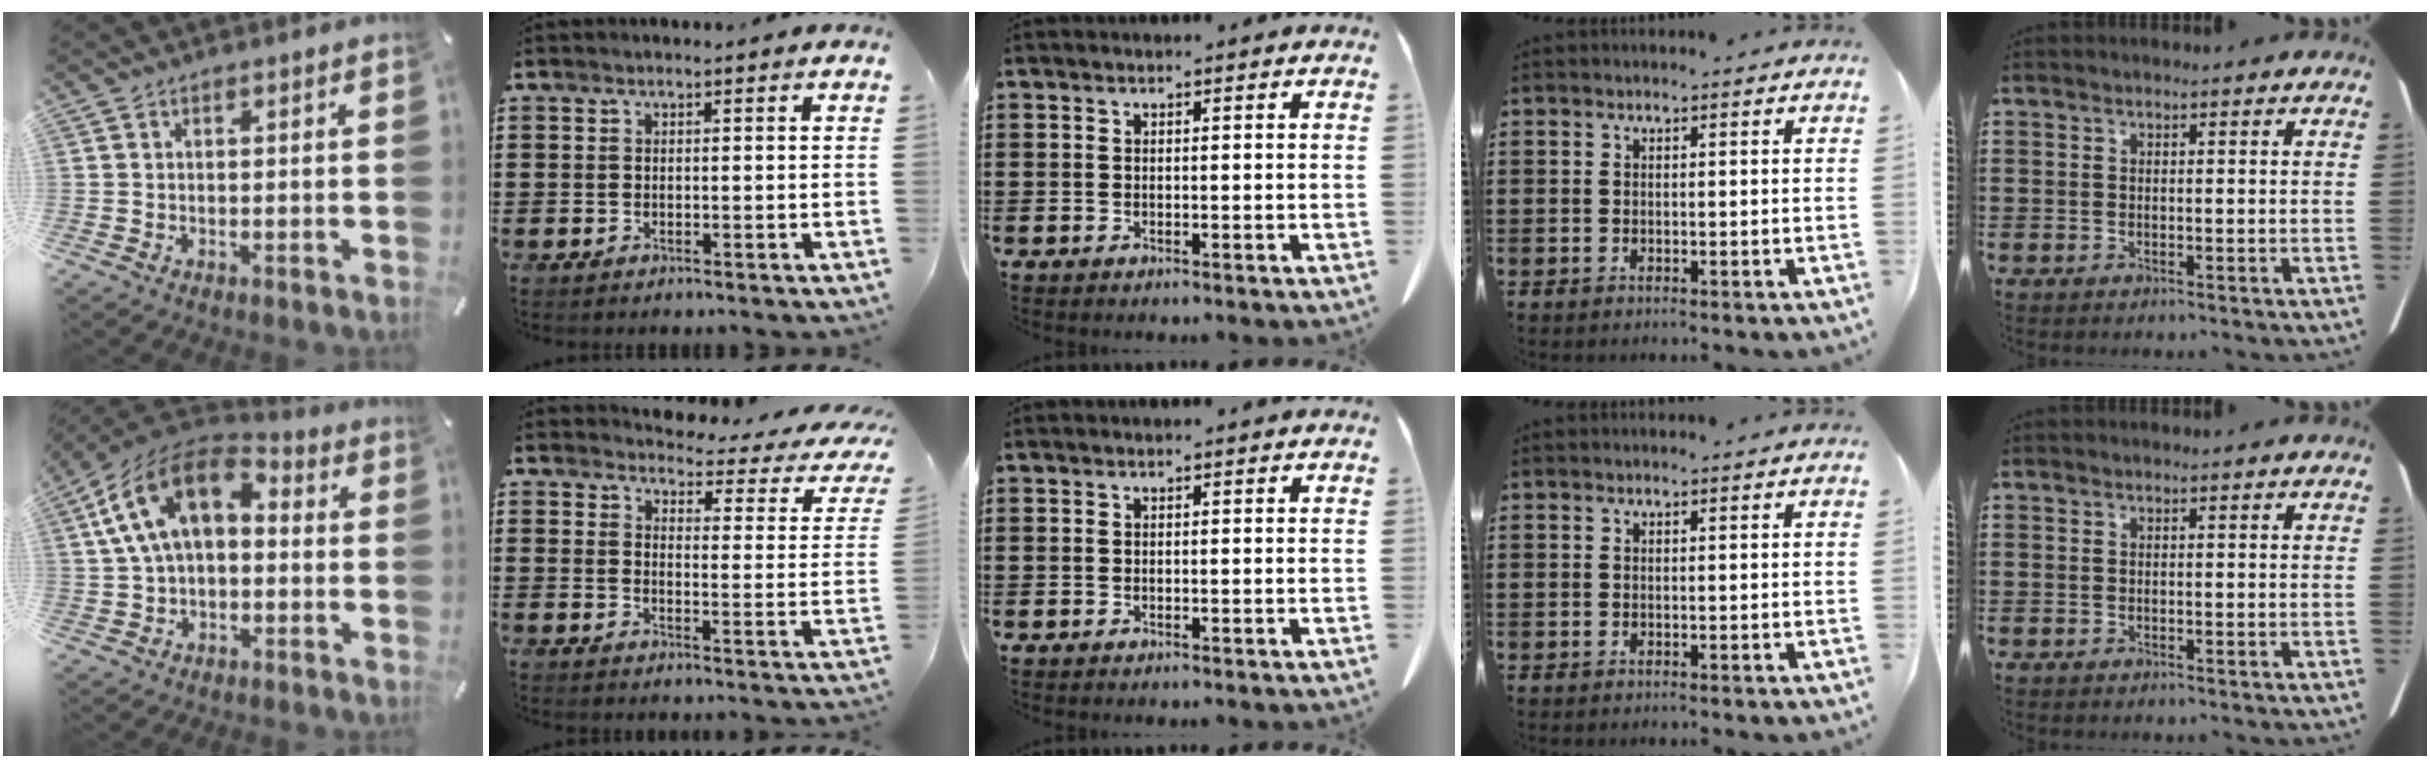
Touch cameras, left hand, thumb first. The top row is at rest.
{"thumb": {"total": 15.0, "force": [2.9, 9.9, 10.8], "torque": [-0.227, 0.002, 0.049]}, "index": {"total": 3.2, "force": [2.9, 0.4, 1.3], "torque": [-0.039, -0.027, 0.040]}}